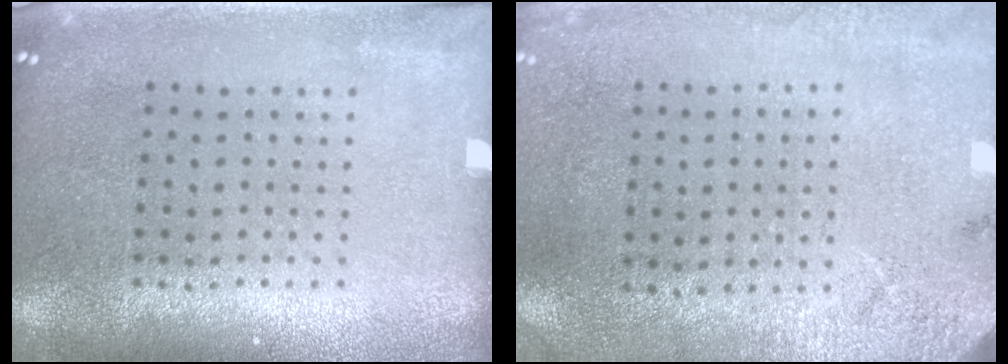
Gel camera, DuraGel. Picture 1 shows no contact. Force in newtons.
{"total": 2.7, "press": 2.2, "slide": 1.5}